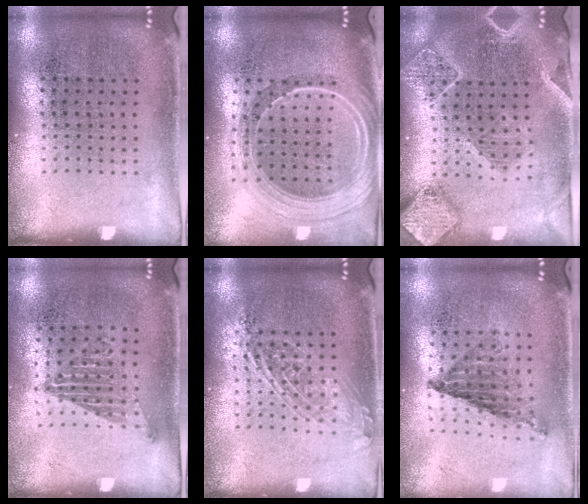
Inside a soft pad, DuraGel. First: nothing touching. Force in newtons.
{"total": 2.3, "press": 2.0, "slide": 1.1}
{"total": 2.4, "press": 2.2, "slide": 0.8}
{"total": 1.1, "press": 1.0, "slide": 0.5}
{"total": 1.6, "press": 1.3, "slide": 0.8}
{"total": 0.8, "press": 0.8, "slide": 0.1}